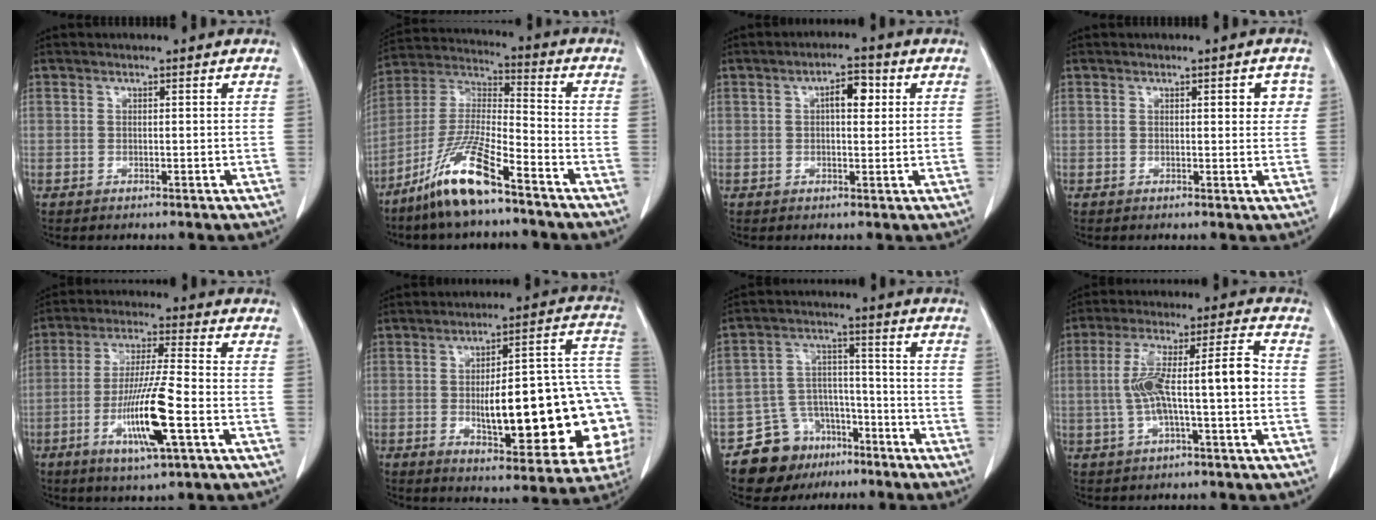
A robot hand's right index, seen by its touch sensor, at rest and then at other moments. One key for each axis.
{"total": 13.0, "fx": -8.9, "fy": 1.4, "fz": 9.3, "tx": -0.200, "ty": -0.017, "tz": -0.174}
{"total": 4.3, "fx": 1.1, "fy": 1.7, "fz": 3.8, "tx": -0.060, "ty": 0.012, "tz": 0.014}
{"total": 3.3, "fx": 1.1, "fy": 1.3, "fz": 2.8, "tx": -0.027, "ty": 0.003, "tz": 0.010}
{"total": 12.1, "fx": -3.9, "fy": 0.3, "fz": 11.4, "tx": -0.219, "ty": -0.015, "tz": -0.072}
{"total": 23.9, "fx": -3.7, "fy": 6.0, "fz": 22.8, "tx": -0.233, "ty": 0.033, "tz": -0.031}
{"total": 10.3, "fx": -7.1, "fy": 7.0, "fz": 2.5, "tx": -0.042, "ty": 0.041, "tz": -0.113}
{"total": 11.0, "fx": -0.7, "fy": 1.7, "fz": 10.9, "tx": -0.195, "ty": 0.036, "tz": -0.010}